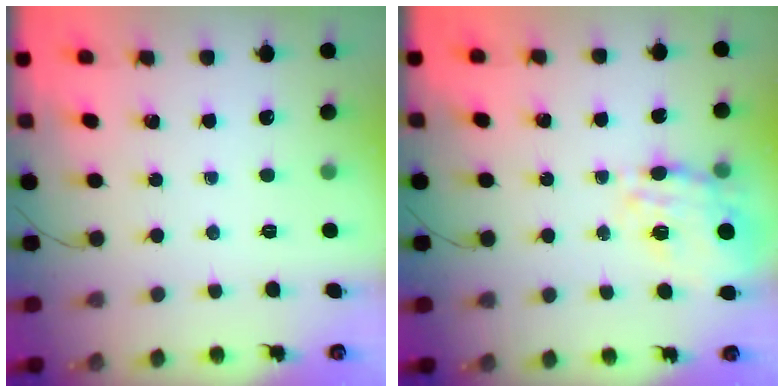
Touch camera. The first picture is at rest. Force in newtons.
{"total": 14.3, "press": 14.0, "slide": 2.9}